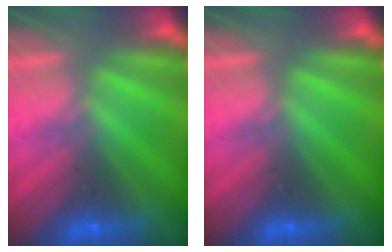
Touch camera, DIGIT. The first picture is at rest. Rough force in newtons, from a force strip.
{"total": 0.0}